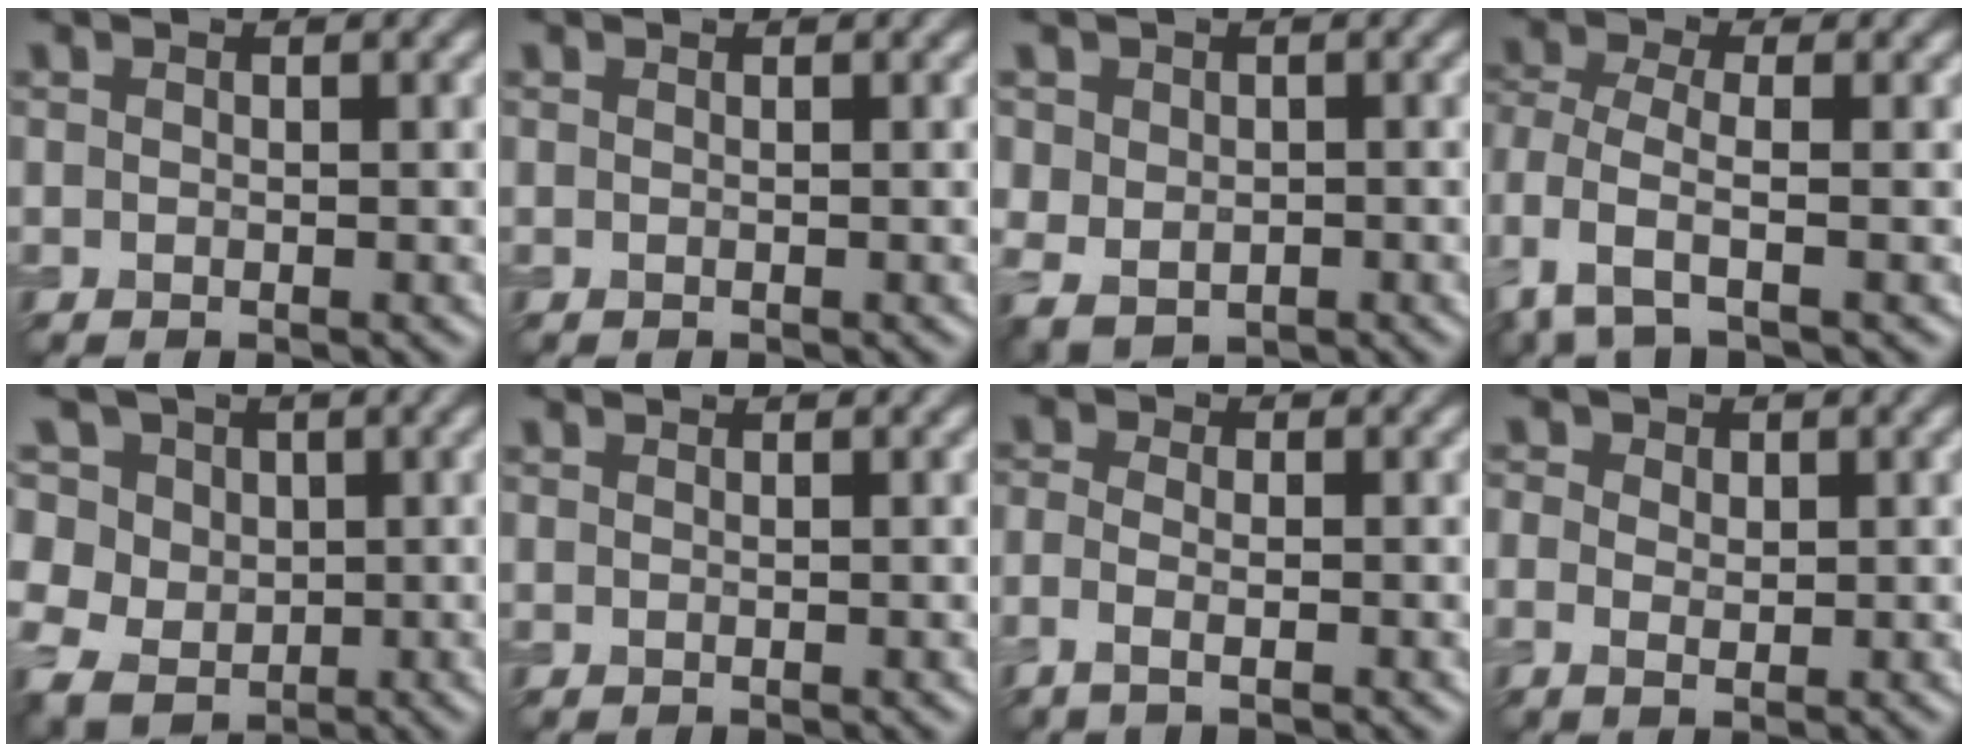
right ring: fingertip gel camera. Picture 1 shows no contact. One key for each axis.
{"total": 0.0}
{"total": 3.6, "fx": 0.5, "fy": 3.3, "fz": 1.5, "tx": -0.028, "ty": -0.002, "tz": 0.012}
{"total": 4.1, "fx": -2.0, "fy": 1.7, "fz": 3.2, "tx": -0.085, "ty": -0.004, "tz": -0.047}
{"total": 12.6, "fx": 3.9, "fy": 10.4, "fz": 6.1, "tx": -0.146, "ty": 0.040, "tz": 0.038}
{"total": 0.0}
{"total": 2.1, "fx": -1.1, "fy": 0.7, "fz": 1.5, "tx": -0.040, "ty": -0.006, "tz": -0.026}
{"total": 2.6, "fx": 0.5, "fy": 2.0, "fz": 1.6, "tx": -0.012, "ty": 0.013, "tz": -0.007}